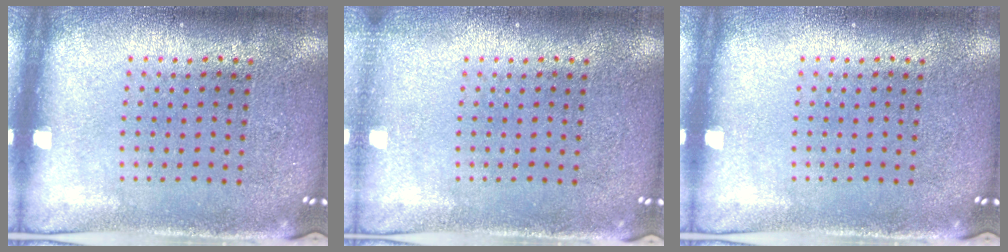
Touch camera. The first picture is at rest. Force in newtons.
{"total": 0.7, "press": 0.7, "slide": 0.1}
{"total": 0.0}